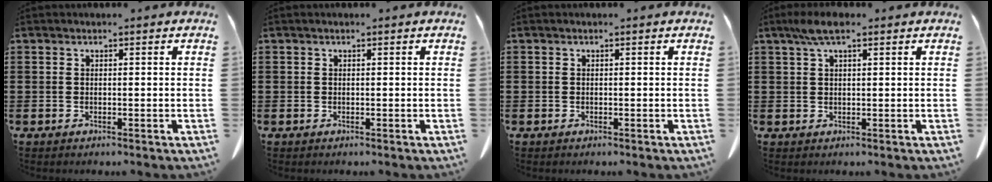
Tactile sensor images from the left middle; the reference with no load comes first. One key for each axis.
{"total": 0.0}
{"total": 0.0}
{"total": 3.5, "fx": 1.9, "fy": 1.0, "fz": 2.8, "tx": -0.060, "ty": 0.003, "tz": 0.036}